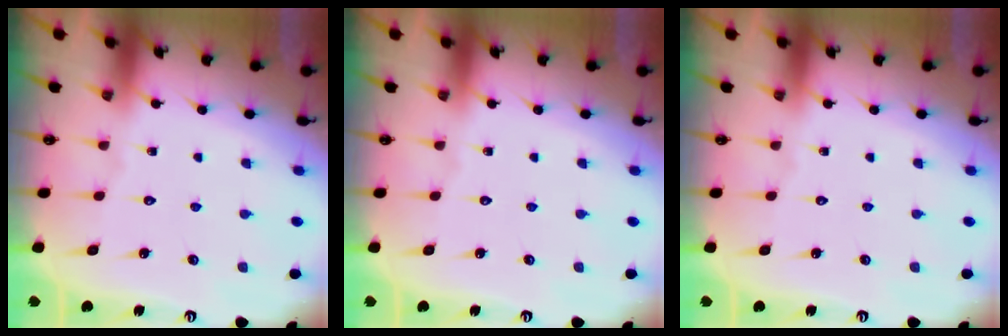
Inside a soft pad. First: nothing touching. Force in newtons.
{"total": 0.0}
{"total": 0.0}